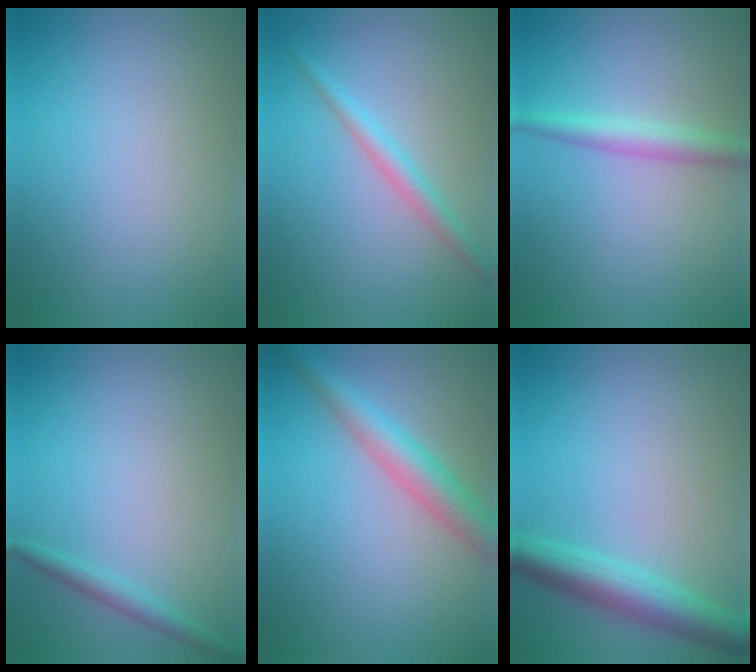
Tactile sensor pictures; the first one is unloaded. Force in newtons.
{"total": 2.1, "press": 2.1, "slide": 0.0}
{"total": 2.4, "press": 2.4, "slide": 0.1}
{"total": 1.6, "press": 1.6, "slide": 0.1}
{"total": 4.1, "press": 4.1, "slide": 0.1}
{"total": 4.6, "press": 4.6, "slide": 0.1}